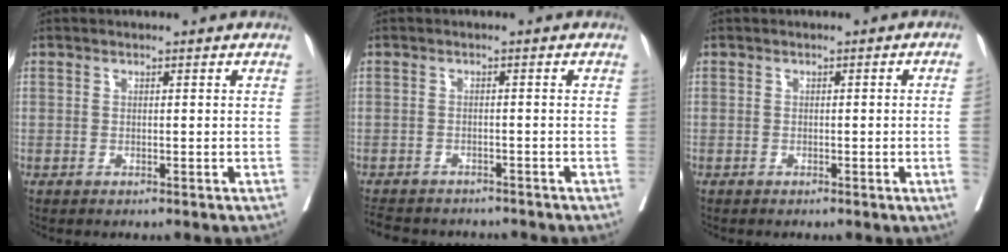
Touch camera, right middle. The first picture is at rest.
{"total": 9.2, "force": [-8.3, 3.1, 2.6], "torque": [-0.053, -0.002, -0.111]}
{"total": 2.2, "force": [-0.3, -0.8, 2.1], "torque": [-0.027, -0.005, -0.001]}